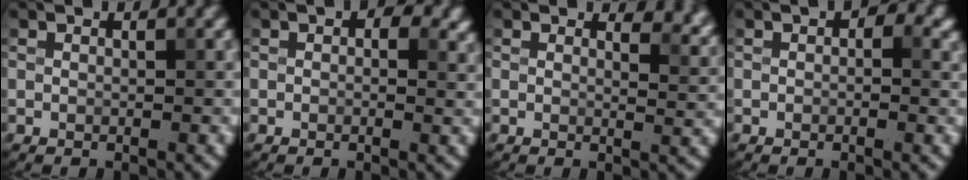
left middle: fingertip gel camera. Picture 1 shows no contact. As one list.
[{"total": 3.0, "force": [0.9, 2.0, 2.0], "torque": [-0.015, -0.001, 0.010]}, {"total": 2.8, "force": [2.0, 1.1, 1.5], "torque": [-0.025, -0.004, 0.022]}, {"total": 2.2, "force": [0.4, 1.5, 1.5], "torque": [-0.010, 0.004, 0.000]}]